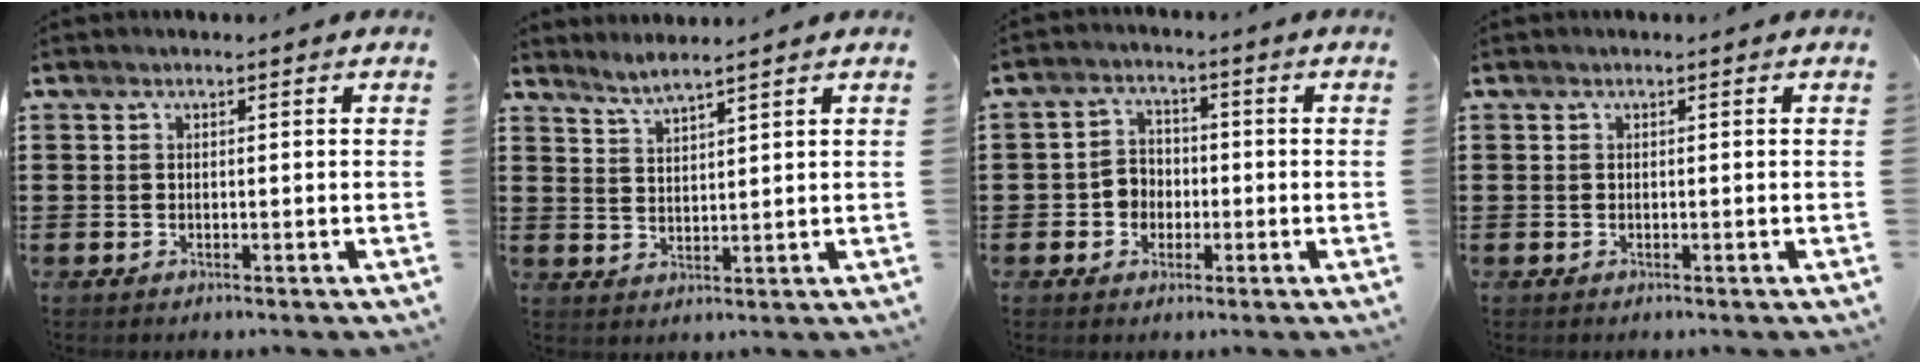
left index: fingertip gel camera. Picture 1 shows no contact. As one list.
[{"total": 3.0, "force": [2.9, -0.5, 0.6], "torque": [-0.021, -0.008, 0.053]}, {"total": 3.9, "force": [-1.2, 3.4, 1.5], "torque": [-0.040, 0.009, -0.026]}, {"total": 0.0}]